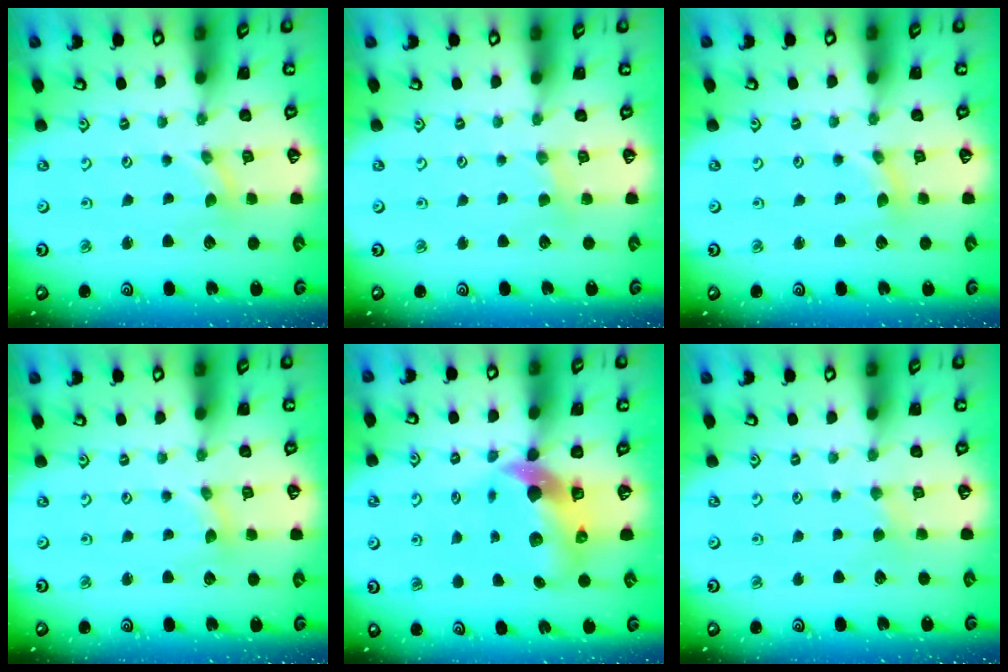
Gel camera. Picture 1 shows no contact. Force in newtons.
{"total": 1.9, "press": 1.8, "slide": 0.4}
{"total": 2.9, "press": 2.8, "slide": 0.4}
{"total": 1.1, "press": 1.1, "slide": 0.1}
{"total": 8.6, "press": 8.5, "slide": 1.4}
{"total": 2.0, "press": 2.0, "slide": 0.3}